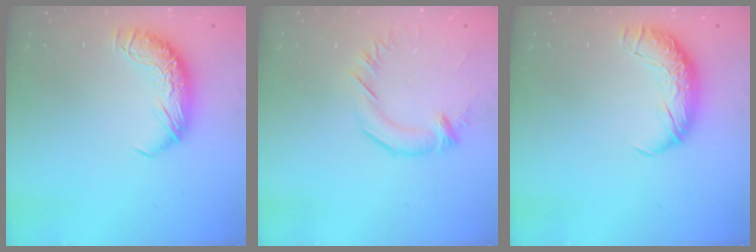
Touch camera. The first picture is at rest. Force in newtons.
{"total": 2.0, "press": 1.9, "slide": 0.7}
{"total": 2.4, "press": 1.1, "slide": 2.2}